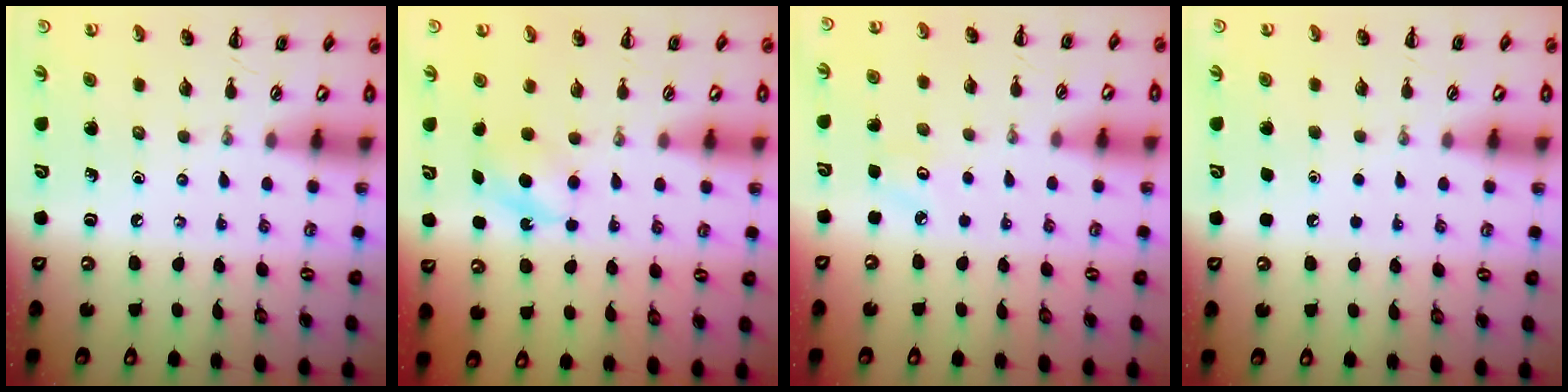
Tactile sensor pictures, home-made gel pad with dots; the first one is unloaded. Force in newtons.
{"total": 5.0, "press": 4.8, "slide": 1.4}
{"total": 3.4, "press": 3.3, "slide": 1.1}
{"total": 1.6, "press": 1.6, "slide": 0.1}